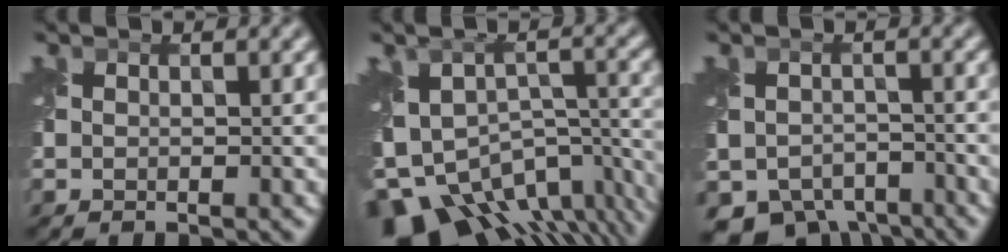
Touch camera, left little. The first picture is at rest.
{"total": 13.4, "force": [-9.1, 7.0, 6.9], "torque": [-0.122, -0.018, -0.106]}
{"total": 7.4, "force": [-5.5, 4.2, 2.5], "torque": [-0.038, -0.028, -0.085]}